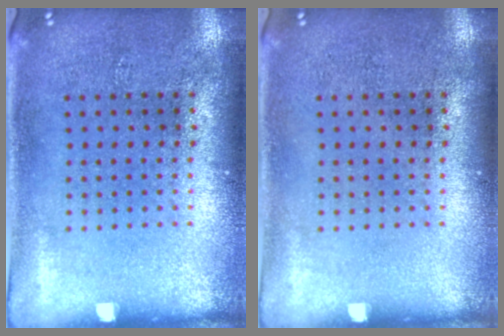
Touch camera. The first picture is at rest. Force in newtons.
{"total": 0.0}